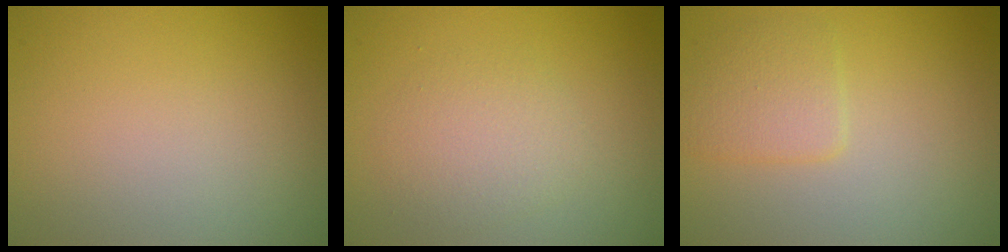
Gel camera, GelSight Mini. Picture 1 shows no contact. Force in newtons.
{"total": 2.4, "press": 2.4, "slide": 0.0}
{"total": 2.4, "press": 2.4, "slide": 0.2}